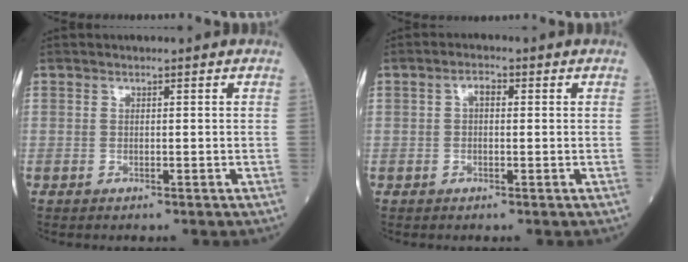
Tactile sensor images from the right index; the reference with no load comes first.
{"total": 2.1, "force": [0.4, 1.1, 1.8], "torque": [-0.033, 0.011, 0.006]}